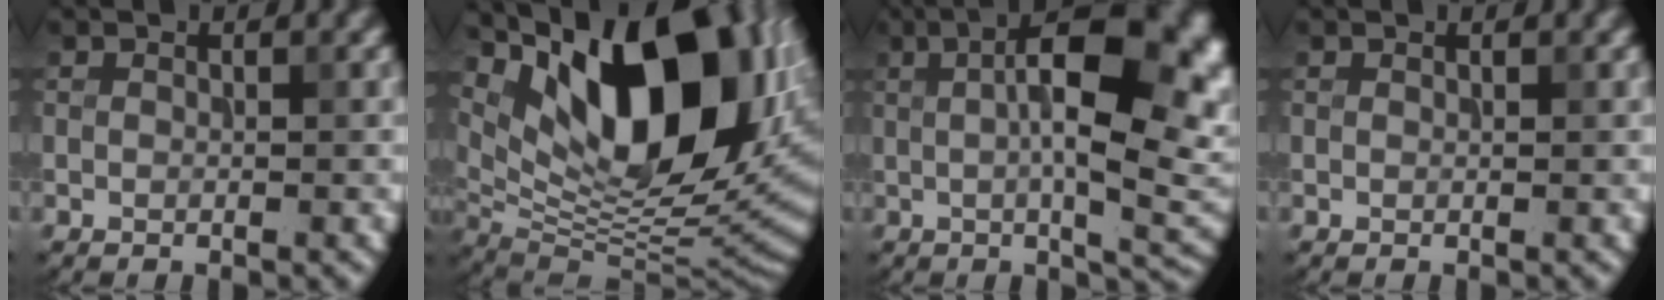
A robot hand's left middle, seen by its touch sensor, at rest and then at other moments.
{"total": 17.2, "force": [7.2, 8.2, 13.4], "torque": [-0.196, 0.005, 0.122]}
{"total": 14.3, "force": [2.5, 5.3, 13.0], "torque": [-0.162, 0.018, 0.029]}
{"total": 0.0}